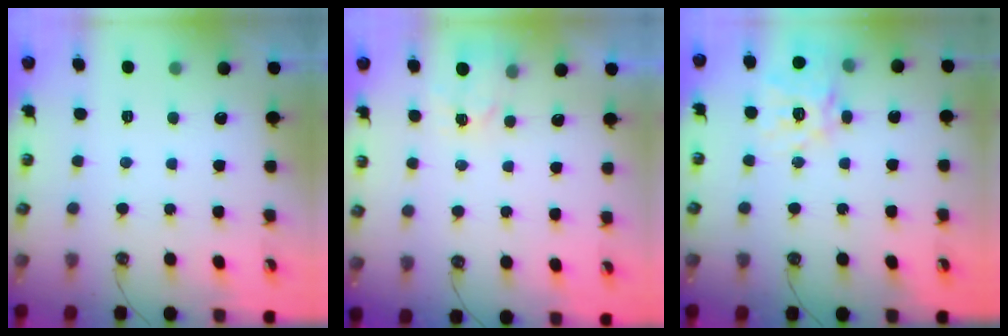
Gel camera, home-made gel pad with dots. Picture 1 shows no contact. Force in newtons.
{"total": 4.0, "press": 4.0, "slide": 0.5}
{"total": 14.7, "press": 14.6, "slide": 1.3}